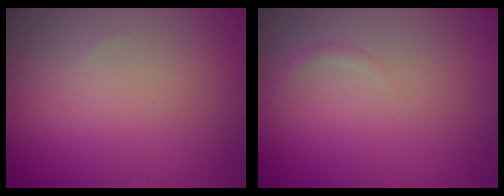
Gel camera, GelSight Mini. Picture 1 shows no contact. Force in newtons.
{"total": 0.7, "press": 0.7, "slide": 0.1}